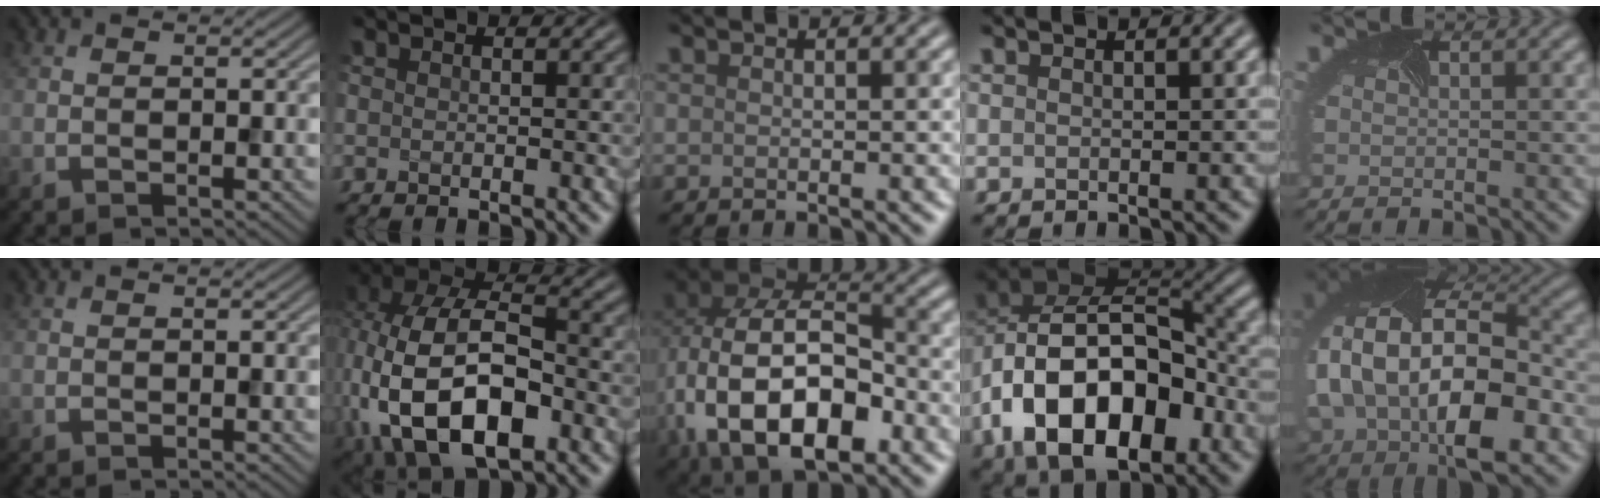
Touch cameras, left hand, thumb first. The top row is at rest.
{"index": {"total": 15.5, "force": [-3.4, 9.4, 11.8], "torque": [-0.238, -0.010, -0.050]}, "middle": {"total": 15.7, "force": [-4.1, 9.6, 11.7], "torque": [-0.230, -0.019, -0.071]}, "ring": {"total": 16.0, "force": [-4.4, 10.3, 11.4], "torque": [-0.193, -0.003, -0.075]}, "little": {"total": 16.0, "force": [-0.9, 9.9, 12.6], "torque": [-0.243, -0.008, -0.011]}}